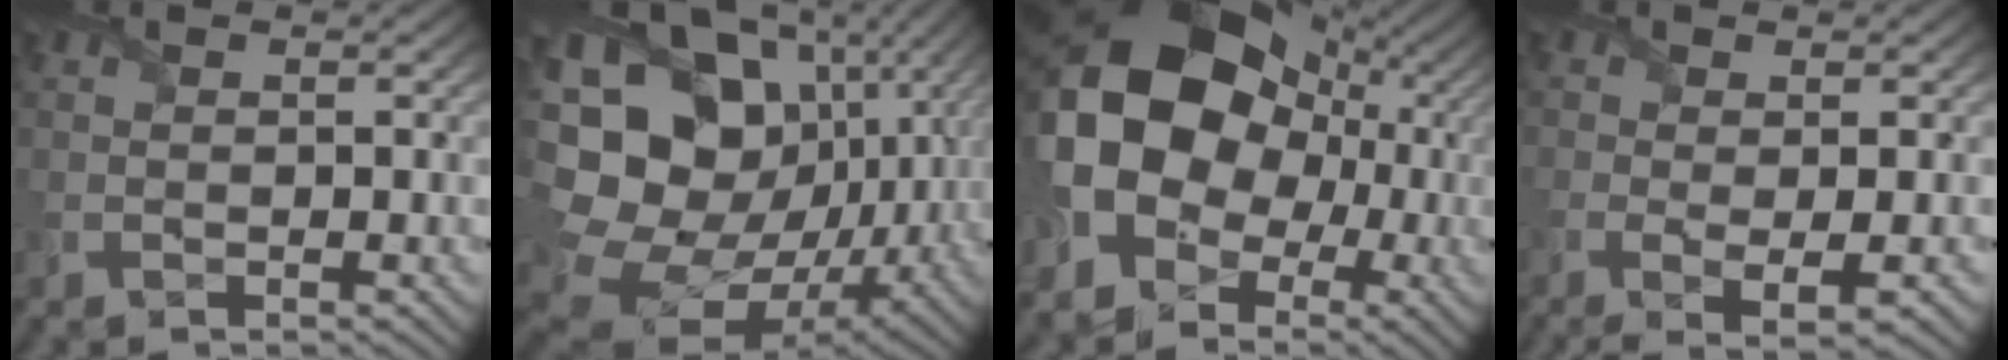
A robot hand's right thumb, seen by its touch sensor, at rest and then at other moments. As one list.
[{"total": 20.7, "force": [2.5, 16.2, 12.6], "torque": [-0.306, -0.027, 0.091]}, {"total": 19.8, "force": [2.1, 16.7, 10.5], "torque": [-0.223, -0.013, 0.024]}, {"total": 3.1, "force": [-0.9, 0.8, 2.9], "torque": [-0.070, -0.010, -0.016]}]